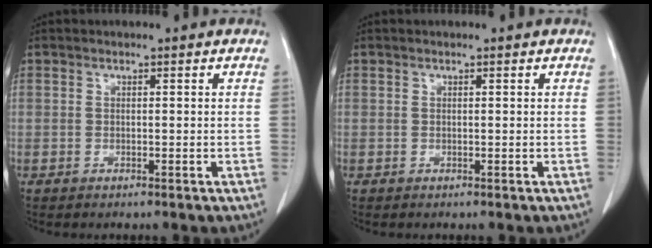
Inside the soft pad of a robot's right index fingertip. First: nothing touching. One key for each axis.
{"total": 0.0}